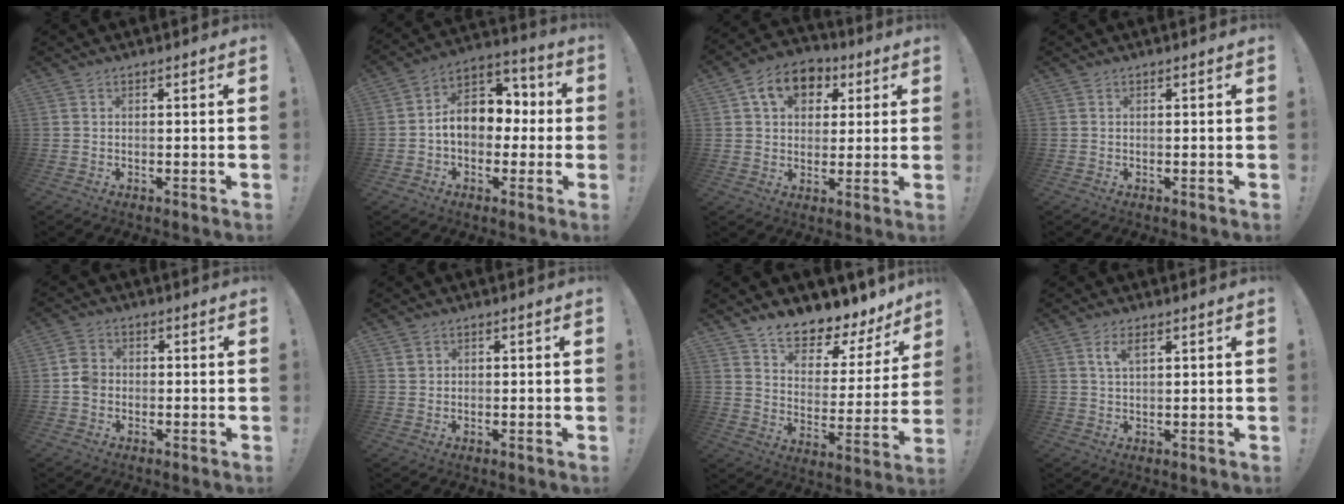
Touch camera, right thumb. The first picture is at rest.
{"total": 12.5, "force": [-0.2, 9.8, 7.9], "torque": [-0.112, 0.015, 0.005]}
{"total": 11.3, "force": [4.5, 8.6, 5.8], "torque": [-0.085, -0.005, 0.087]}
{"total": 0.0}
{"total": 4.6, "force": [-0.9, 3.9, 2.2], "torque": [-0.041, 0.014, -0.016]}
{"total": 1.6, "force": [1.1, 1.2, 0.2], "torque": [0.003, -0.001, 0.020]}
{"total": 9.1, "force": [8.2, 2.5, 3.0], "torque": [-0.049, -0.084, 0.140]}
{"total": 3.9, "force": [1.9, 1.4, 3.1], "torque": [-0.056, -0.002, 0.032]}